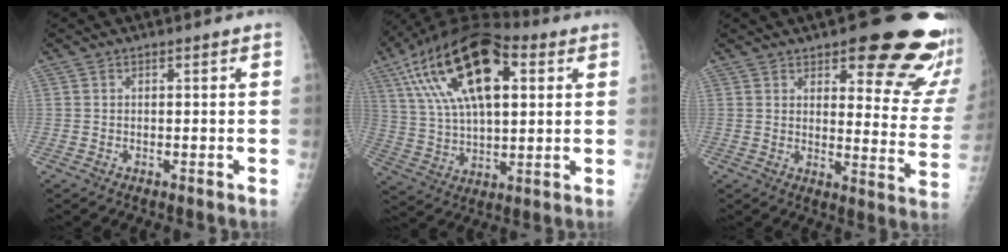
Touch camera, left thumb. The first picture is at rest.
{"total": 22.6, "force": [8.1, 11.1, 17.9], "torque": [-0.310, 0.005, 0.141]}
{"total": 21.5, "force": [13.7, 6.9, 15.1], "torque": [-0.140, -0.076, 0.163]}